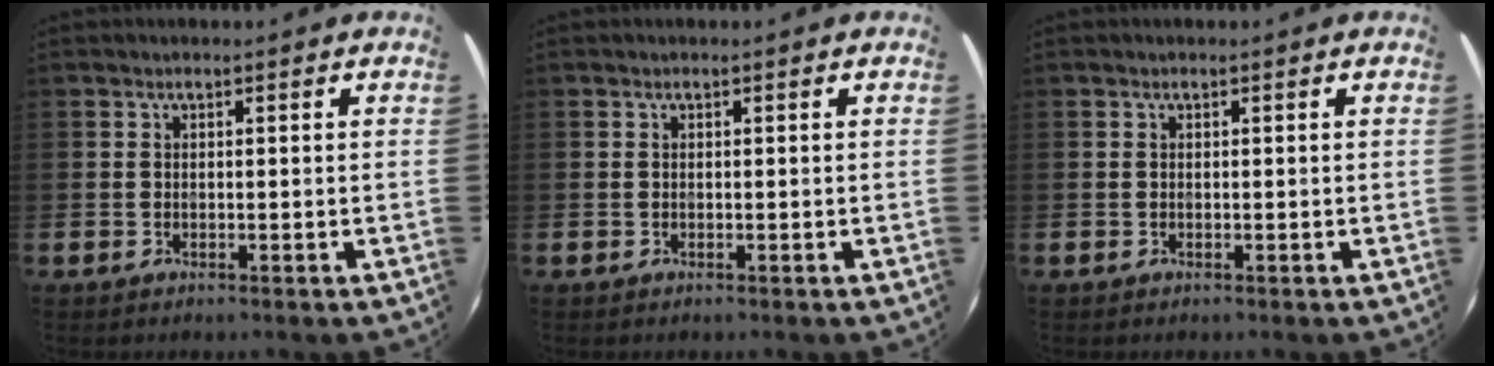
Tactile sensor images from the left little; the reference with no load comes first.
{"total": 0.0}
{"total": 0.0}